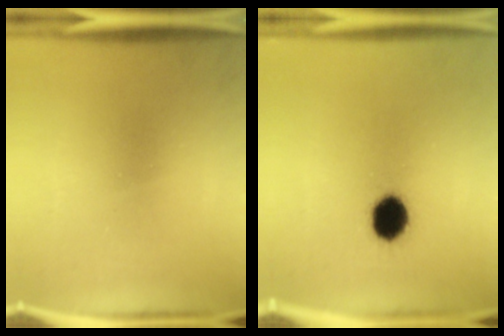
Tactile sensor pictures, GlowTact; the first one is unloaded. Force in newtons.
{"total": 8.2}